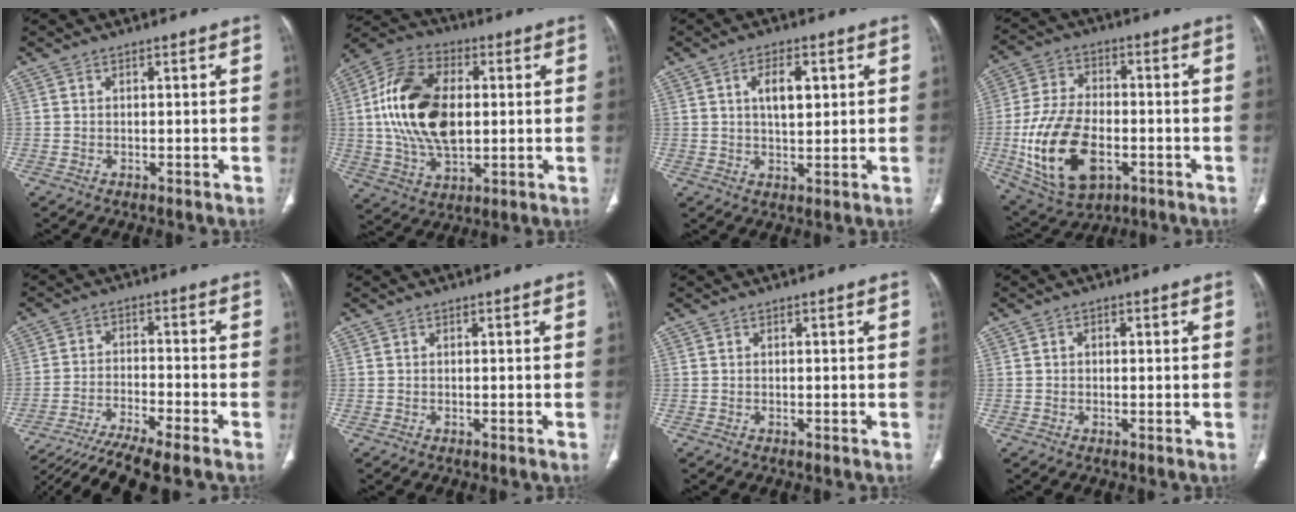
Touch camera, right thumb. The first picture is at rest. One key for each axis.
{"total": 19.6, "fx": 1.7, "fy": 11.9, "fz": 15.5, "tx": -0.286, "ty": 0.008, "tz": 0.034}
{"total": 6.4, "fx": 1.9, "fy": 2.9, "fz": 5.3, "tx": -0.081, "ty": -0.006, "tz": 0.036}
{"total": 18.3, "fx": -4.8, "fy": 10.9, "fz": 14.0, "tx": -0.259, "ty": 0.009, "tz": -0.073}
{"total": 14.3, "fx": -12.2, "fy": 0.0, "fz": 7.4, "tx": -0.153, "ty": 0.026, "tz": -0.208}
{"total": 0.0}
{"total": 0.0}
{"total": 1.1, "fx": 0.2, "fy": 0.8, "fz": 0.7, "tx": -0.009, "ty": 0.002, "tz": 0.001}